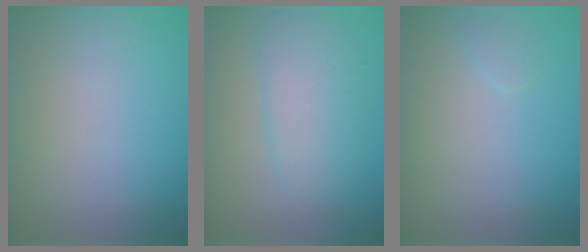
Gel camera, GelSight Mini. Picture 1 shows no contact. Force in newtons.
{"total": 3.2, "press": 3.2, "slide": 0.0}
{"total": 0.6, "press": 0.5, "slide": 0.1}